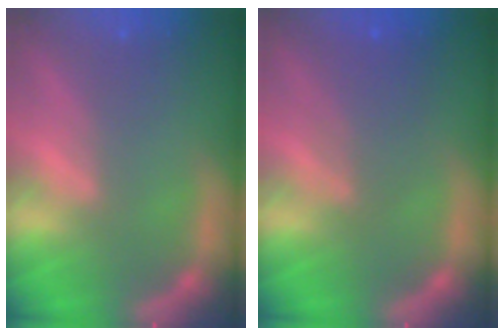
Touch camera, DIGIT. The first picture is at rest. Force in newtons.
{"total": 3.6}